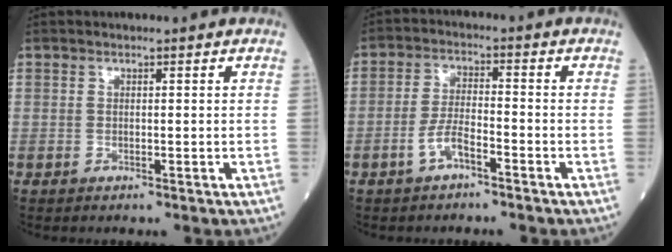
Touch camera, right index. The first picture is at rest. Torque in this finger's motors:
{"motor_torque": [-0.13, -0.11, -0.04, 0.03]}